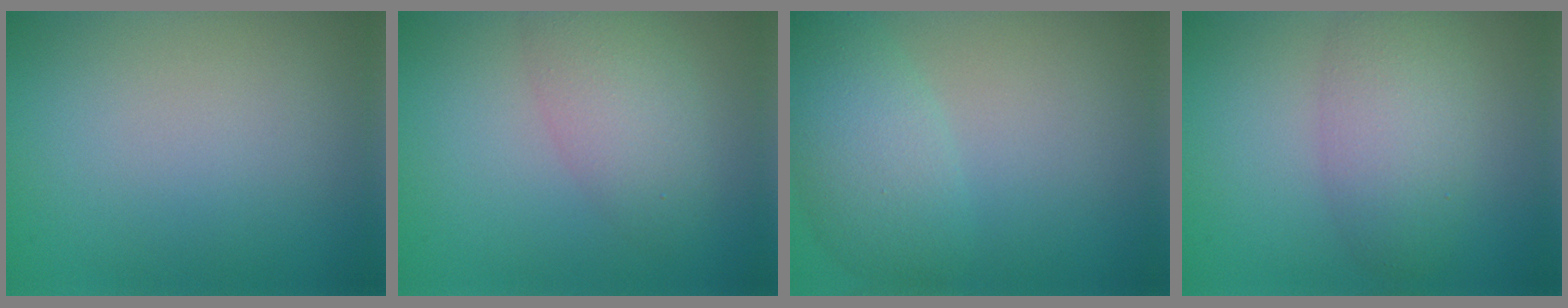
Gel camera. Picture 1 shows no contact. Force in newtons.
{"total": 4.2, "press": 4.2, "slide": 0.2}
{"total": 4.8, "press": 4.8, "slide": 0.2}
{"total": 4.4, "press": 4.4, "slide": 0.1}